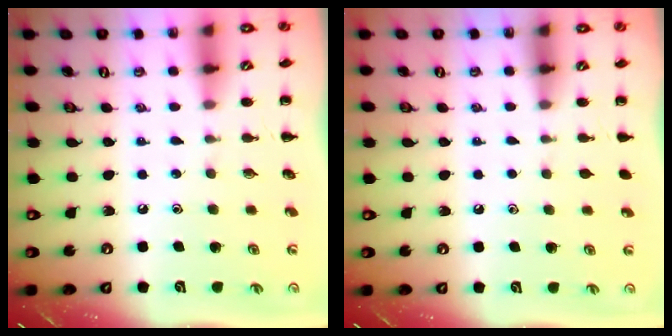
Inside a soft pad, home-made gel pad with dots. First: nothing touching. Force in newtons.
{"total": 1.1, "press": 1.1, "slide": 0.2}